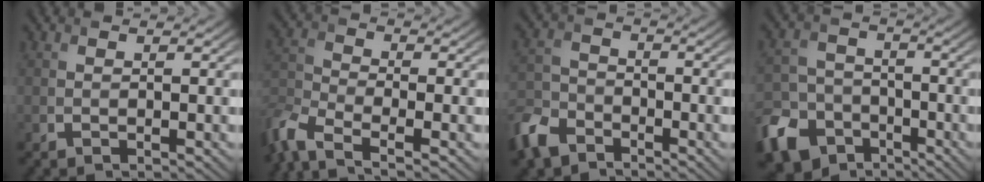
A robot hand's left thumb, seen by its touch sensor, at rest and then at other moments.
{"total": 7.2, "force": [-5.2, 2.4, 4.3], "torque": [-0.107, -0.015, -0.121]}
{"total": 7.6, "force": [-5.6, 4.1, 3.2], "torque": [-0.088, -0.010, -0.132]}
{"total": 10.9, "force": [-6.3, 7.5, 4.9], "torque": [-0.135, -0.029, -0.129]}